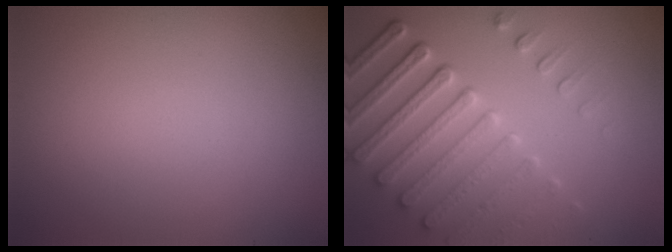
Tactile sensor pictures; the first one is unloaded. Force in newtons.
{"total": 6.9, "press": 5.3, "slide": 4.5}